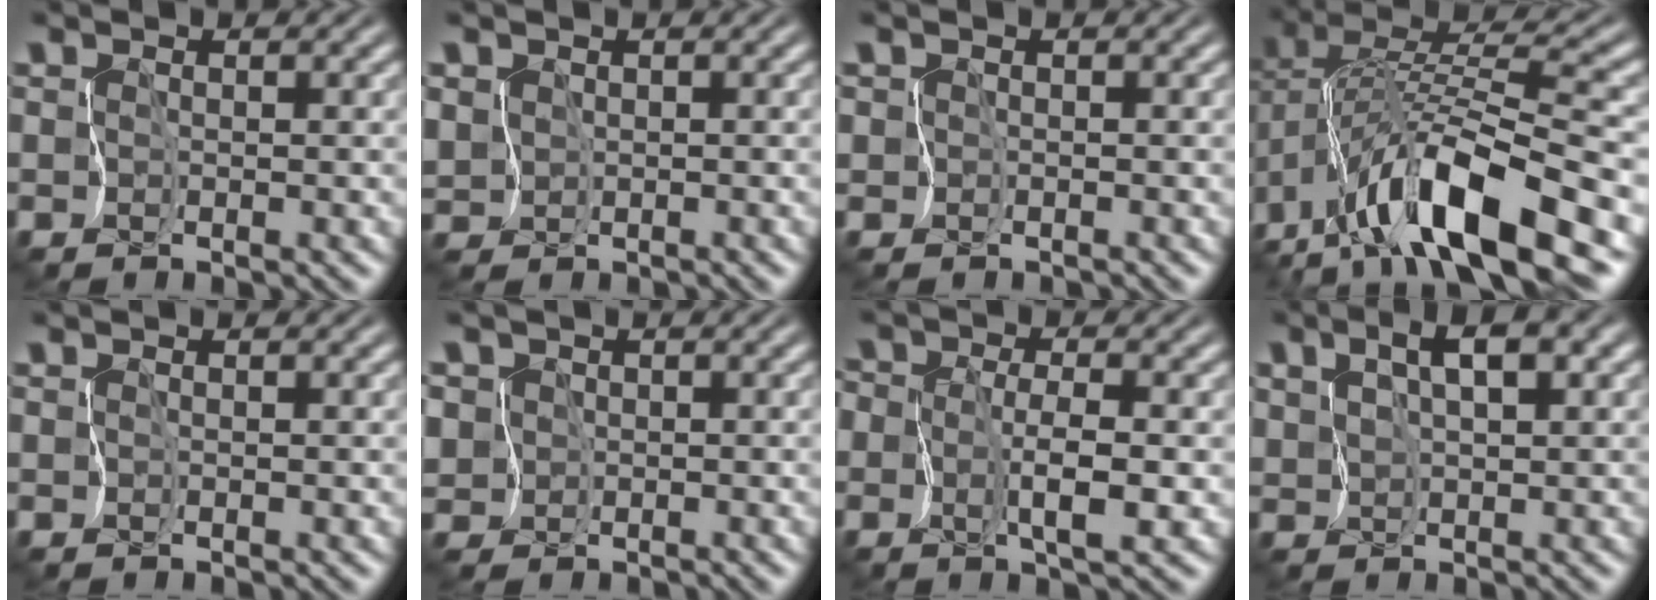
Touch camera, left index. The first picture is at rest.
{"total": 1.6, "force": [-0.1, 1.5, 0.3], "torque": [-0.018, -0.002, -0.009]}
{"total": 1.2, "force": [-0.3, 1.2, 0.1], "torque": [0.001, 0.006, -0.020]}
{"total": 12.3, "force": [-6.3, 3.3, 10.0], "torque": [-0.189, 0.016, -0.127]}
{"total": 0.0}
{"total": 4.0, "force": [0.5, 3.8, 1.2], "torque": [-0.052, 0.017, -0.033]}
{"total": 4.0, "force": [-0.5, 1.7, 3.6], "torque": [-0.058, 0.001, -0.020]}
{"total": 4.6, "force": [2.2, 1.7, 3.7], "torque": [-0.076, 0.009, 0.029]}